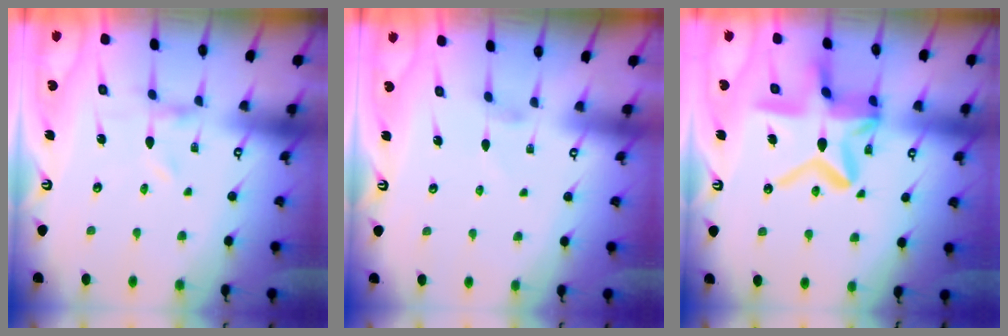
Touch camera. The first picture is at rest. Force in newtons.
{"total": 0.0}
{"total": 17.0, "press": 17.0, "slide": 1.1}